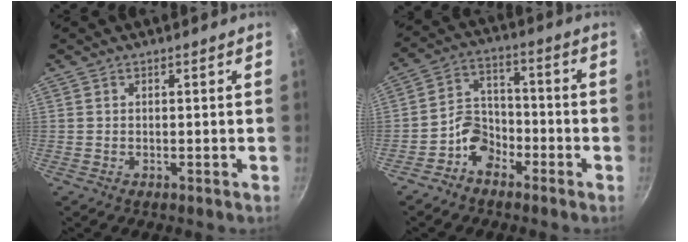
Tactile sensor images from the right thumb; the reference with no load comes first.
{"total": 7.4, "force": [-4.3, 5.3, 3.0], "torque": [-0.022, 0.048, -0.089]}